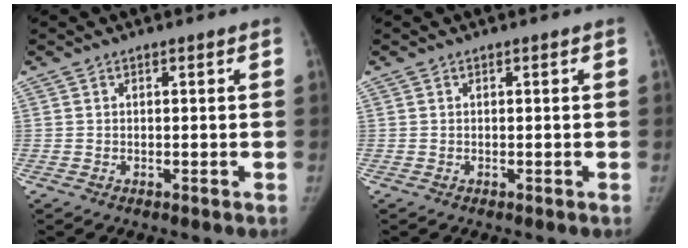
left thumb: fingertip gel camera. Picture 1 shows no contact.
{"total": 0.0}